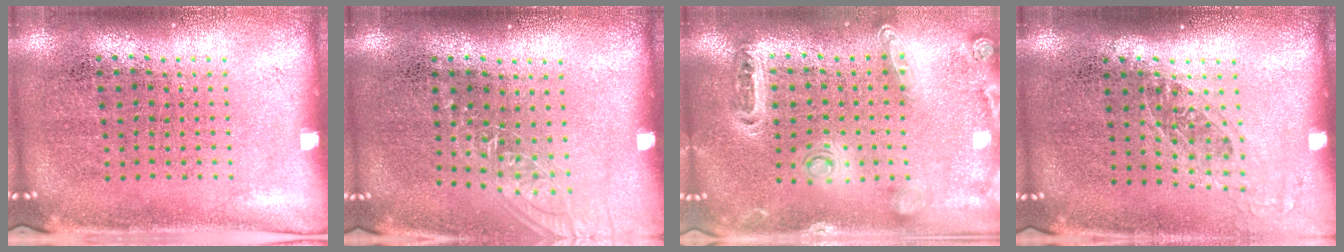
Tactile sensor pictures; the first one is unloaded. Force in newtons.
{"total": 1.0, "press": 1.0, "slide": 0.3}
{"total": 1.3, "press": 1.3, "slide": 0.4}
{"total": 1.2, "press": 1.0, "slide": 0.7}